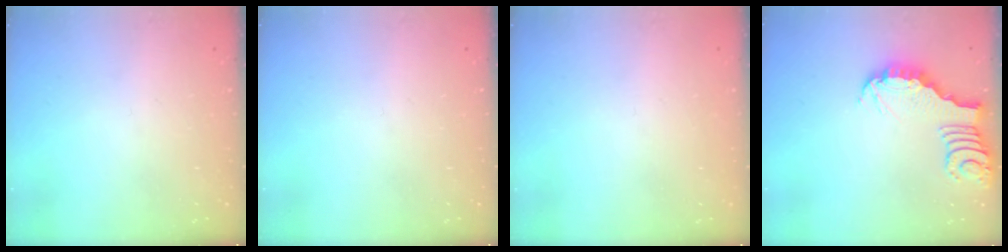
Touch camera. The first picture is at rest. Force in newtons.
{"total": 0.0}
{"total": 0.0}
{"total": 3.5, "press": 3.5, "slide": 0.4}